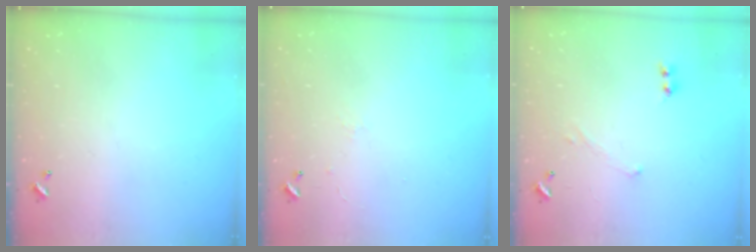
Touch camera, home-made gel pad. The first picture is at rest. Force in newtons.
{"total": 0.9, "press": 0.7, "slide": 0.5}
{"total": 0.7, "press": 0.7, "slide": 0.3}